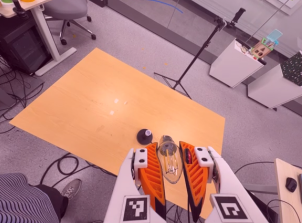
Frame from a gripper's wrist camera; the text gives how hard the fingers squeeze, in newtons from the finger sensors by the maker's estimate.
{"total": 23.8, "left": 26.1, "right": 21.6}